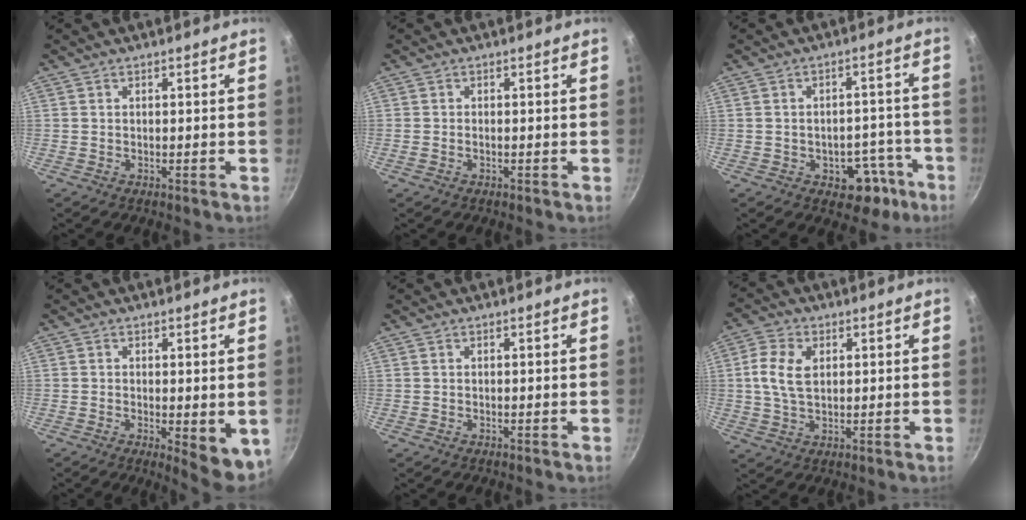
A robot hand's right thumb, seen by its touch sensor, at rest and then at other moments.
{"total": 1.0, "force": [-0.3, 0.7, 0.7], "torque": [-0.022, 0.008, -0.001]}
{"total": 8.6, "force": [-4.4, 5.6, 4.8], "torque": [-0.030, 0.044, -0.051]}
{"total": 6.7, "force": [-1.5, 2.4, 6.1], "torque": [-0.079, -0.018, -0.017]}
{"total": 0.0}
{"total": 7.6, "force": [1.5, 4.8, 5.7], "torque": [-0.117, 0.003, 0.029]}